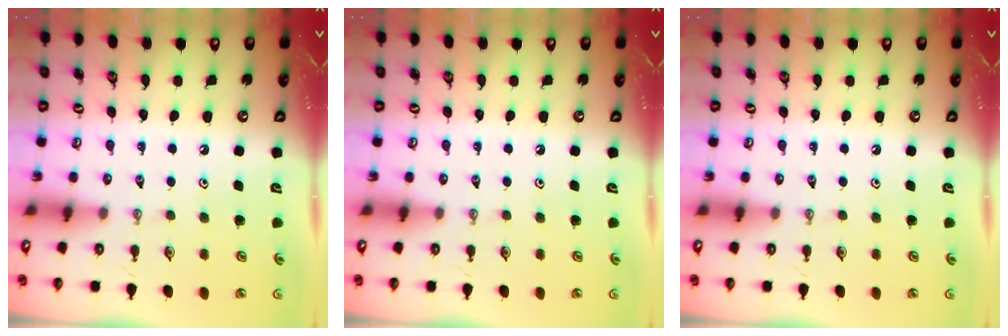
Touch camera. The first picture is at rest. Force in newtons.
{"total": 0.0}
{"total": 0.0}